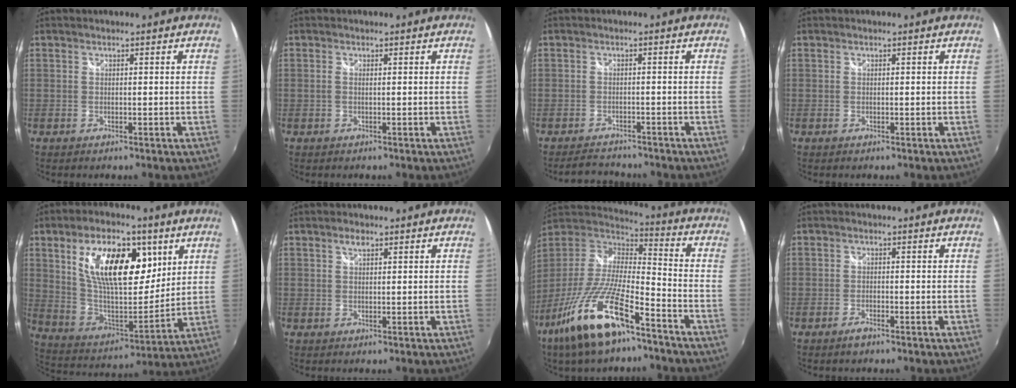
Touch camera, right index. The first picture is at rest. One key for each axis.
{"total": 0.6, "fx": 0.1, "fy": 0.0, "fz": 0.6, "tx": -0.015, "ty": 0.000, "tz": -0.002}
{"total": 4.1, "fx": -3.6, "fy": 1.8, "fz": 0.3, "tx": -0.022, "ty": 0.006, "tz": -0.060}
{"total": 0.0}
{"total": 21.0, "fx": 8.2, "fy": 10.1, "fz": 16.5, "tx": -0.288, "ty": 0.007, "tz": 0.152}
{"total": 1.3, "fx": 0.8, "fy": 0.5, "fz": 0.8, "tx": -0.014, "ty": 0.004, "tz": 0.013}
{"total": 20.3, "fx": -13.0, "fy": 5.0, "fz": 14.7, "tx": -0.299, "ty": -0.033, "tz": -0.244}
{"total": 1.7, "fx": -1.4, "fy": 0.4, "fz": 0.8, "tx": -0.021, "ty": -0.003, "tz": -0.030}